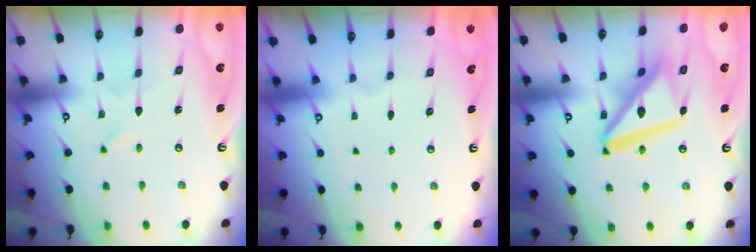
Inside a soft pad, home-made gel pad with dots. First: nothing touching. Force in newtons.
{"total": 0.5, "press": 0.5, "slide": 0.1}
{"total": 19.2, "press": 19.1, "slide": 2.2}